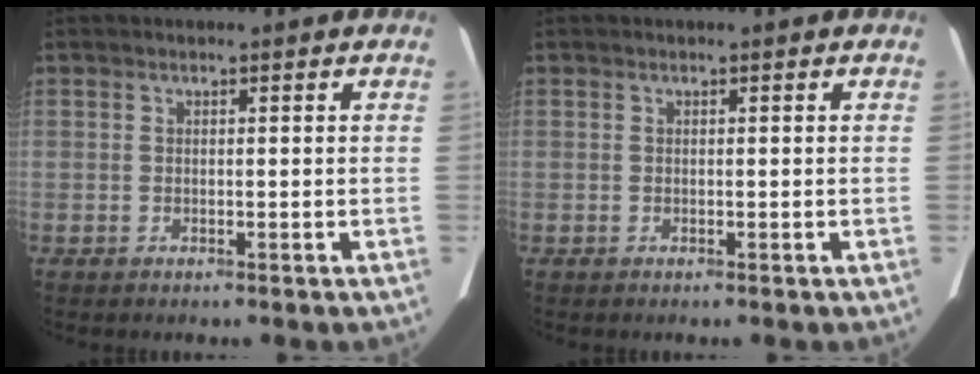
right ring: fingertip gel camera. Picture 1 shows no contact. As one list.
[{"total": 0.0}]